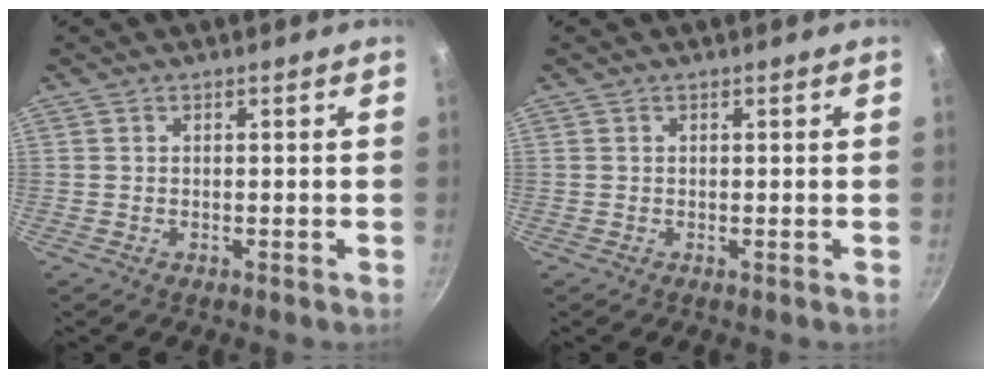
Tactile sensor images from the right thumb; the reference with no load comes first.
{"total": 0.0}